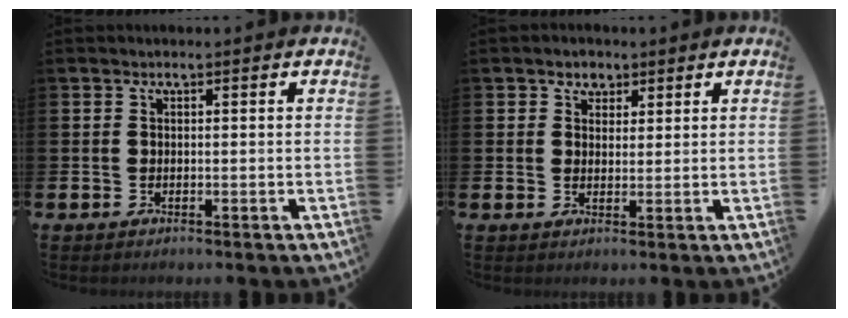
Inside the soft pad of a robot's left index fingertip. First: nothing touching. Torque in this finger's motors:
{"motor_torque": [0.17, -0.21, -0.04, 0.04]}